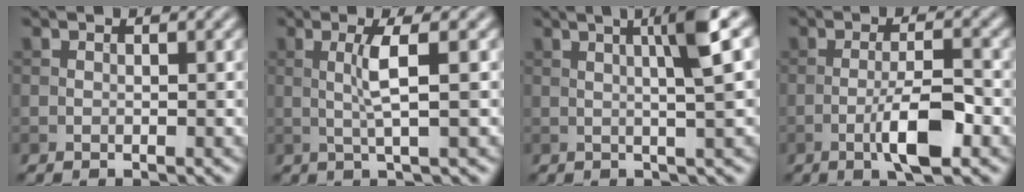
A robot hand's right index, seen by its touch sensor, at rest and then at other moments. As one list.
[{"total": 3.3, "force": [0.3, 0.3, 3.3], "torque": [-0.066, 0.002, 0.006]}, {"total": 5.3, "force": [1.3, 0.6, 5.1], "torque": [-0.073, 0.015, 0.021]}, {"total": 5.3, "force": [-2.1, 1.0, 4.7], "torque": [-0.084, 0.003, -0.039]}]